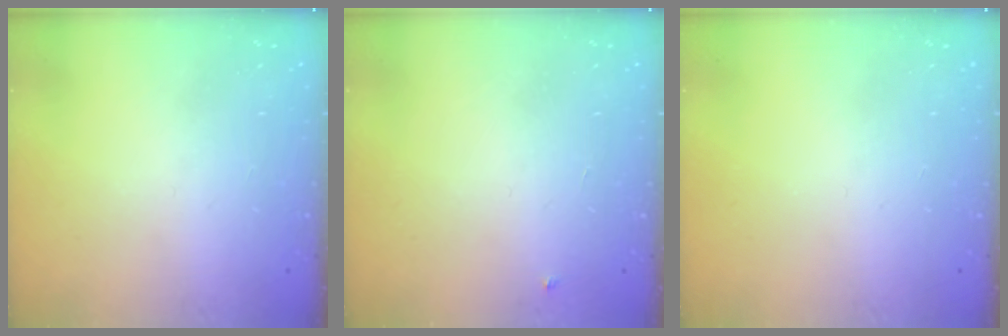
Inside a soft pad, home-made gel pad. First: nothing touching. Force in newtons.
{"total": 2.7, "press": 2.7, "slide": 0.4}
{"total": 0.0}